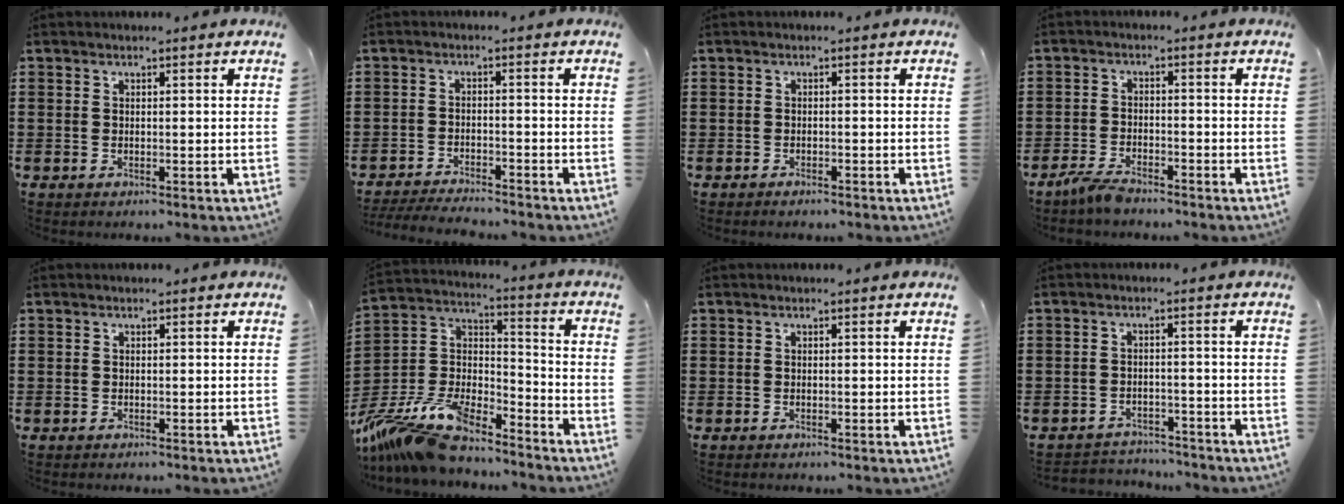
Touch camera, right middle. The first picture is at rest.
{"total": 3.4, "force": [-3.3, 0.2, 0.7], "torque": [-0.019, -0.001, -0.071]}
{"total": 0.7, "force": [-0.7, 0.2, 0.0], "torque": [-0.001, 0.002, -0.016]}
{"total": 3.5, "force": [-3.1, 0.8, 1.5], "torque": [-0.040, 0.000, -0.064]}
{"total": 0.0}
{"total": 13.7, "force": [-11.9, 3.8, 5.7], "torque": [-0.139, 0.014, -0.231]}
{"total": 0.0}
{"total": 2.7, "force": [-2.6, 0.5, -0.2], "torque": [-0.006, -0.001, -0.058]}